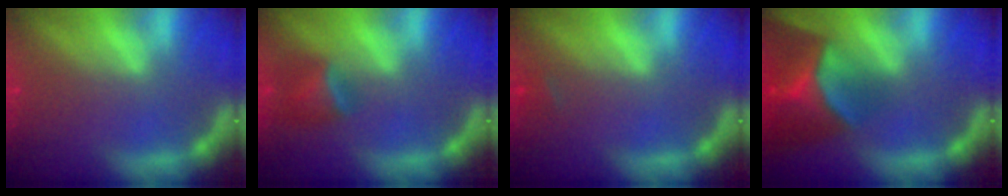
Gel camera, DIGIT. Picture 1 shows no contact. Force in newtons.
{"total": 2.9}
{"total": 0.9}
{"total": 9.9}